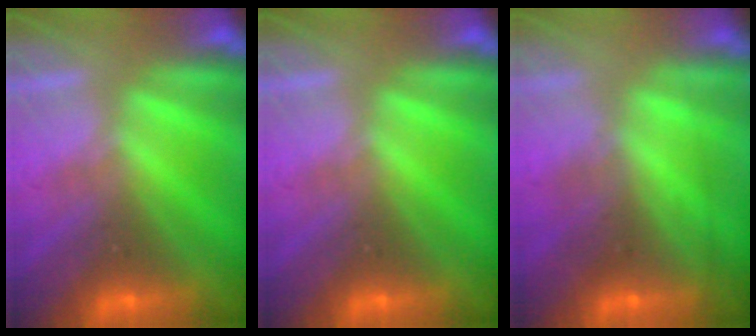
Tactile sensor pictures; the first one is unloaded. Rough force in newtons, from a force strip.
{"total": 0.0}
{"total": 2.3}